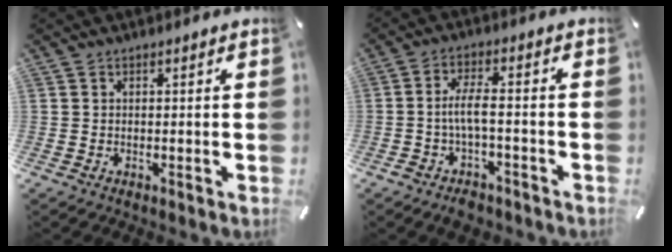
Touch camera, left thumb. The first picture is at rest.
{"total": 6.9, "force": [-2.4, 2.4, 6.1], "torque": [-0.122, 0.008, -0.046]}